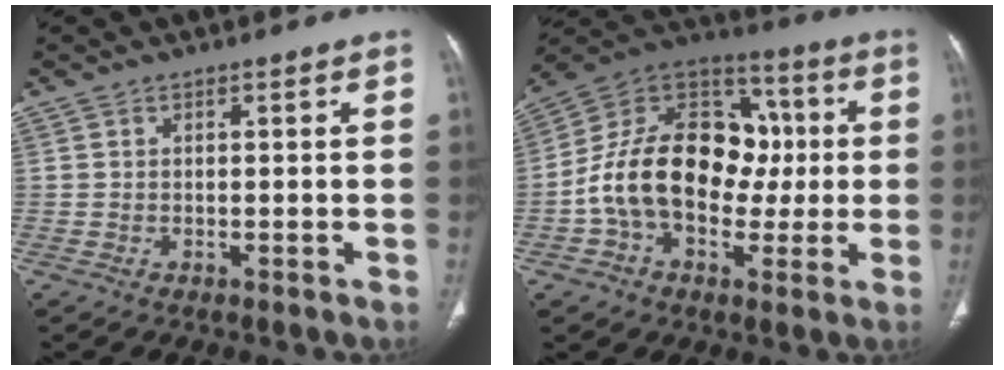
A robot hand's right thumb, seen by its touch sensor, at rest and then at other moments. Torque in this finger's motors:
{"motor_torque": [2.40, 2.61, 1.84, -0.93, 0.24]}